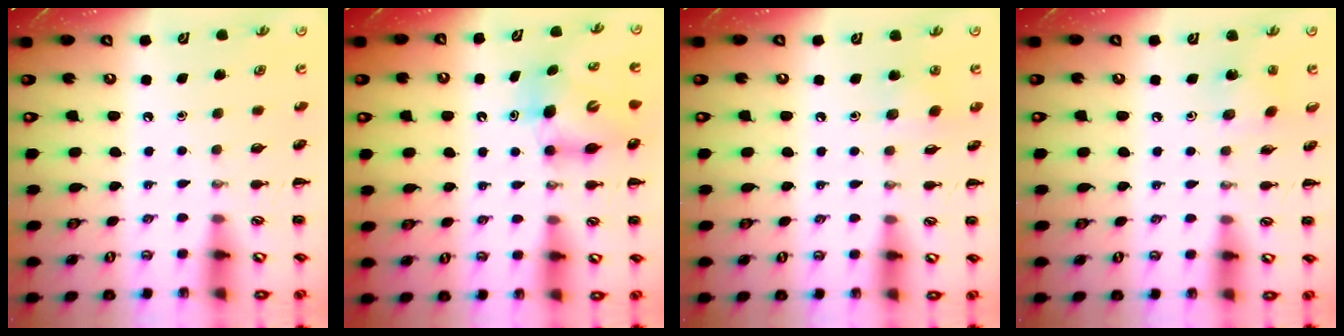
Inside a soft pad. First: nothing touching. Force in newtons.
{"total": 6.5, "press": 6.4, "slide": 1.1}
{"total": 3.7, "press": 3.5, "slide": 1.2}
{"total": 1.5, "press": 1.4, "slide": 0.5}